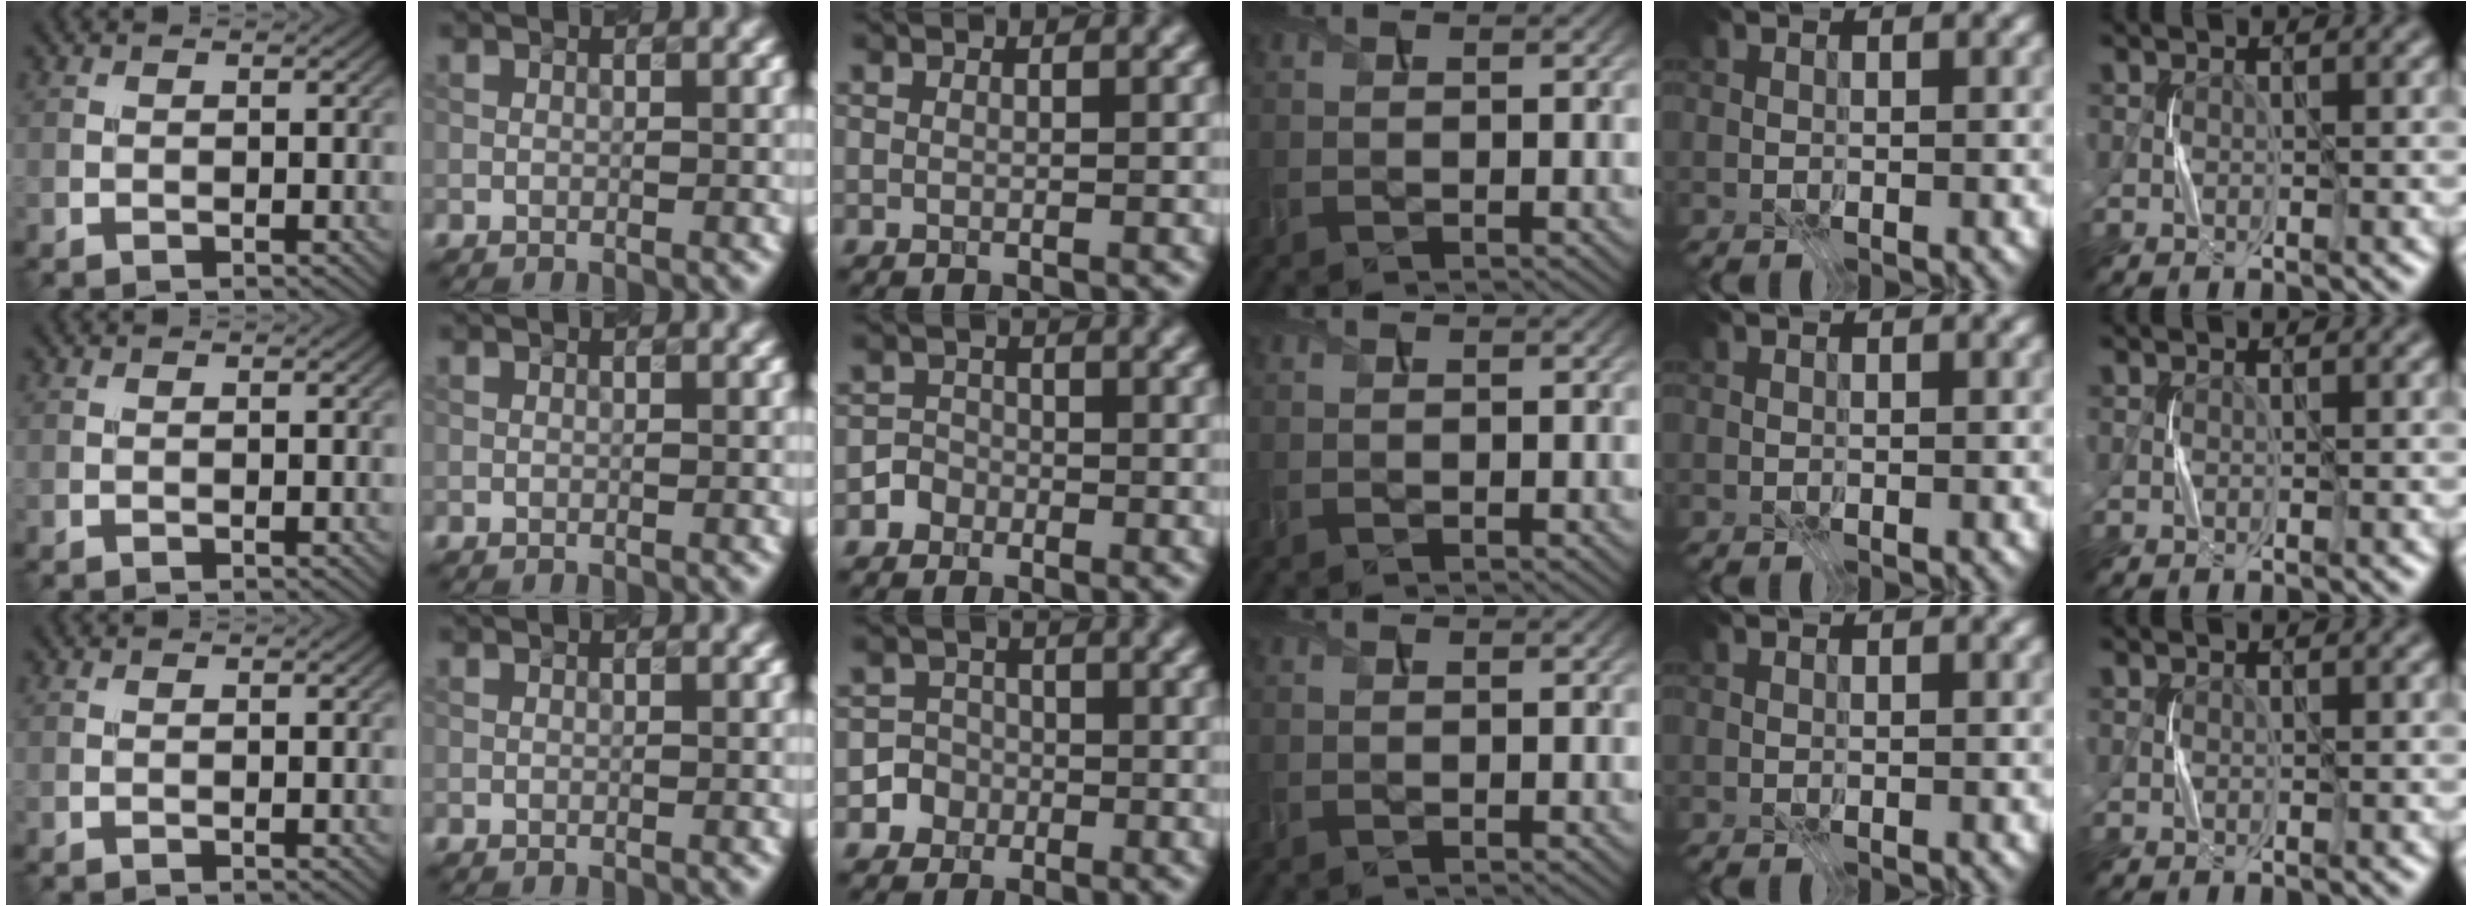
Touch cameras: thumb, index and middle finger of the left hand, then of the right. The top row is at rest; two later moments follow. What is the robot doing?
{"motion": "press", "object": "stapler"}